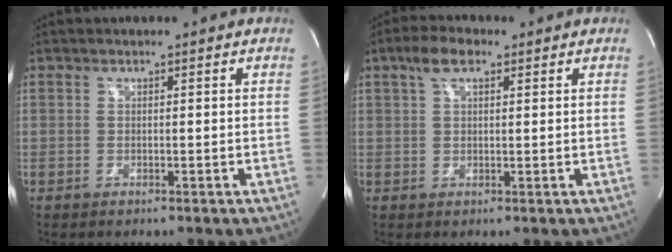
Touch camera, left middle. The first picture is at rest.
{"total": 4.3, "force": [2.4, 1.7, 3.1], "torque": [-0.069, 0.018, 0.046]}